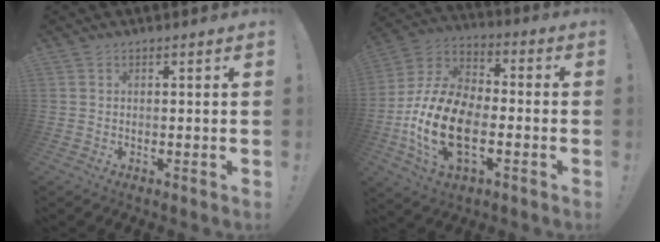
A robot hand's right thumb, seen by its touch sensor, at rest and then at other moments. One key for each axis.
{"total": 20.8, "fx": -6.5, "fy": 12.3, "fz": 15.4, "tx": -0.312, "ty": 0.035, "tz": -0.103}